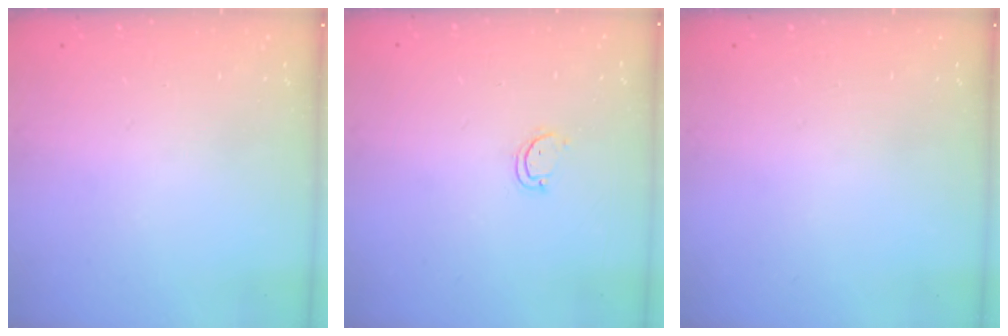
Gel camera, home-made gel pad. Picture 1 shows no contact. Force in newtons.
{"total": 2.7, "press": 2.6, "slide": 0.3}
{"total": 0.0}